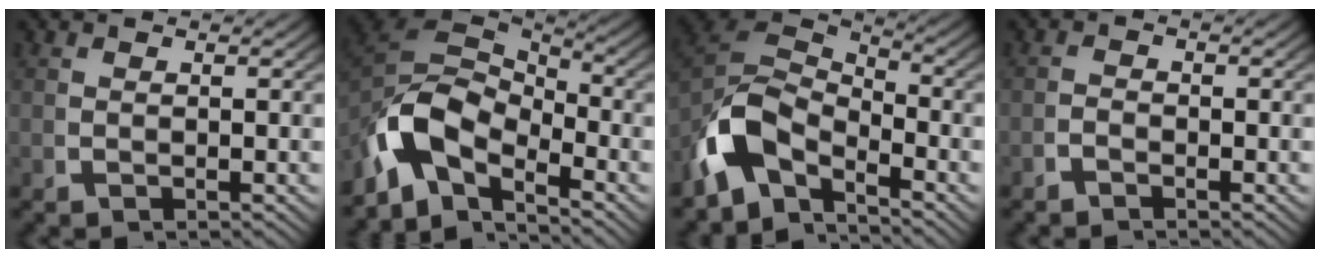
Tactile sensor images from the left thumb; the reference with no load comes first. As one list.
[{"total": 12.4, "force": [-1.6, 8.2, 9.2], "torque": [-0.199, -0.031, -0.020]}, {"total": 10.1, "force": [-1.6, 6.7, 7.4], "torque": [-0.162, -0.018, -0.028]}, {"total": 1.4, "force": [-1.3, -0.1, -0.3], "torque": [0.013, 0.002, -0.031]}]